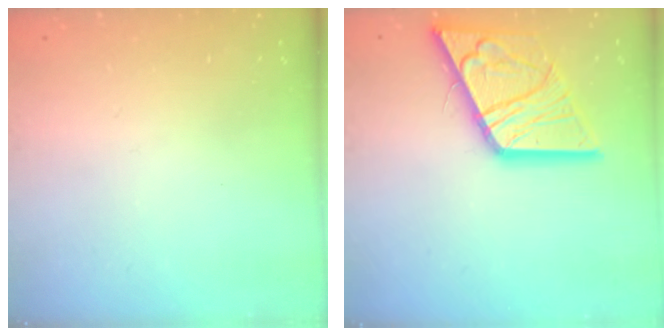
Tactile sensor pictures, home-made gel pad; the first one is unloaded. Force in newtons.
{"total": 20.6, "press": 20.5, "slide": 2.5}